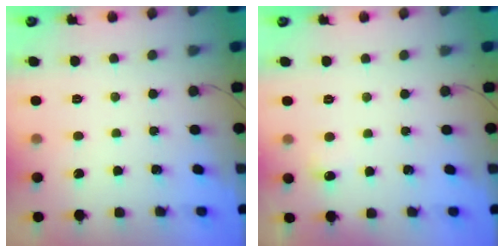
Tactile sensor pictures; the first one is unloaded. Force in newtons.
{"total": 11.1, "press": 3.0, "slide": 10.7}